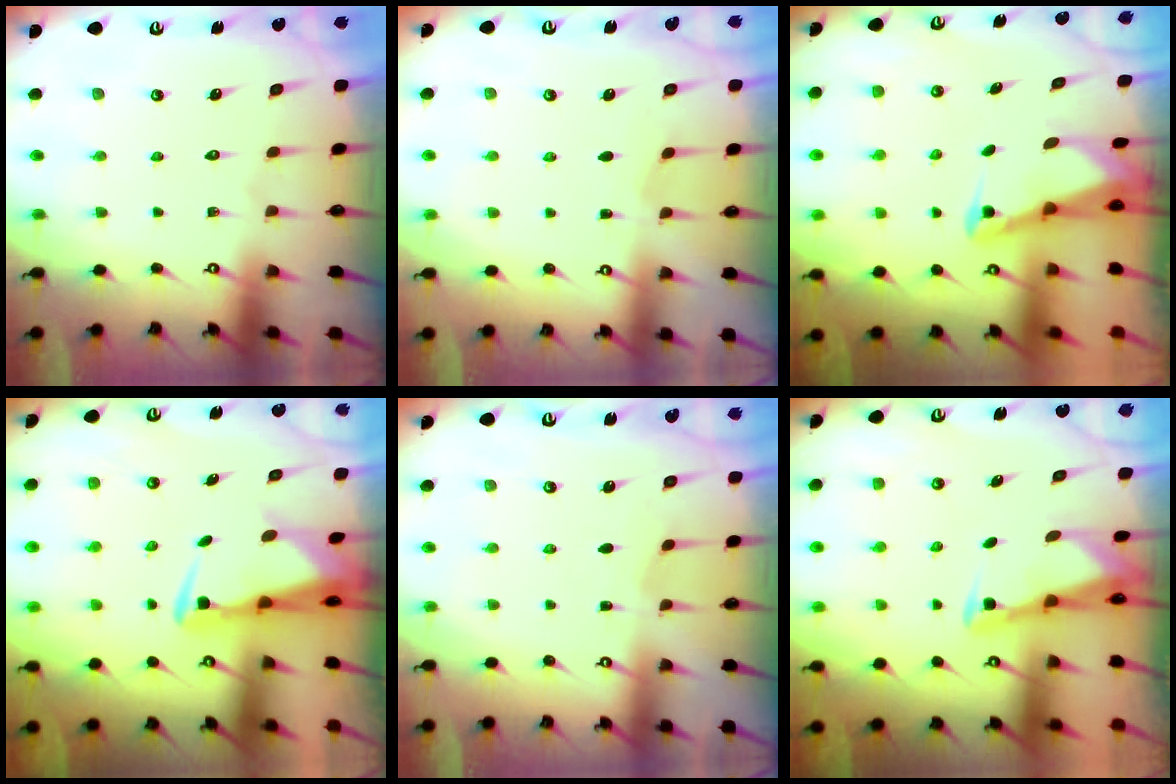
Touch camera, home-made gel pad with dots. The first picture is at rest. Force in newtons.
{"total": 2.7, "press": 2.7, "slide": 0.2}
{"total": 2.7, "press": 2.6, "slide": 0.6}
{"total": 3.5, "press": 3.4, "slide": 0.7}
{"total": 2.7, "press": 2.7, "slide": 0.2}
{"total": 2.8, "press": 2.8, "slide": 0.2}